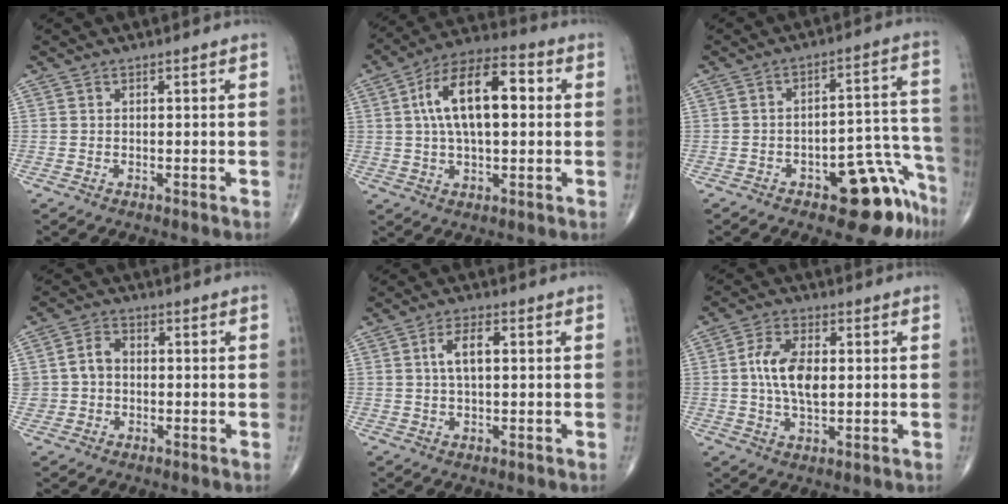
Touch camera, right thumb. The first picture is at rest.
{"total": 15.8, "force": [2.5, 7.5, 13.7], "torque": [-0.232, 0.027, 0.036]}
{"total": 13.0, "force": [-8.1, 5.5, 8.5], "torque": [-0.052, 0.083, -0.107]}
{"total": 5.0, "force": [-0.1, 4.3, 2.7], "torque": [-0.038, 0.017, -0.006]}
{"total": 4.9, "force": [0.9, 2.1, 4.3], "torque": [-0.084, 0.007, 0.015]}
{"total": 9.1, "force": [0.8, 4.7, 7.8], "torque": [-0.149, 0.000, 0.013]}